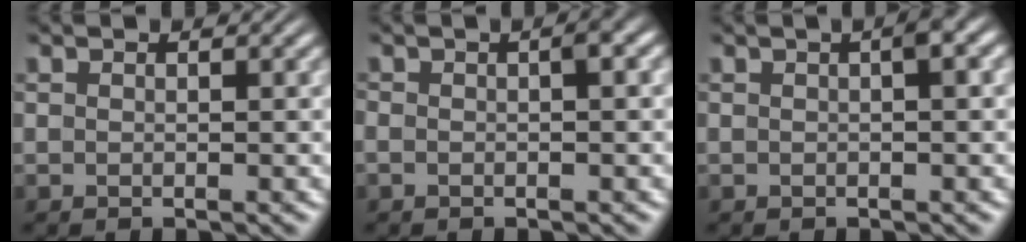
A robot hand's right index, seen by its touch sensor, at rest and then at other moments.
{"total": 1.9, "force": [-0.1, 1.1, 1.6], "torque": [-0.029, 0.008, -0.009]}
{"total": 1.7, "force": [0.3, 0.3, 1.6], "torque": [-0.014, 0.015, -0.002]}